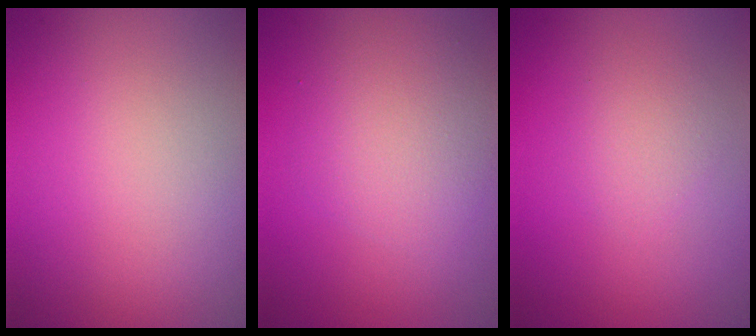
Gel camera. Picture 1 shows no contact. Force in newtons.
{"total": 3.6, "press": 3.6, "slide": 0.0}
{"total": 1.7, "press": 1.7, "slide": 0.0}